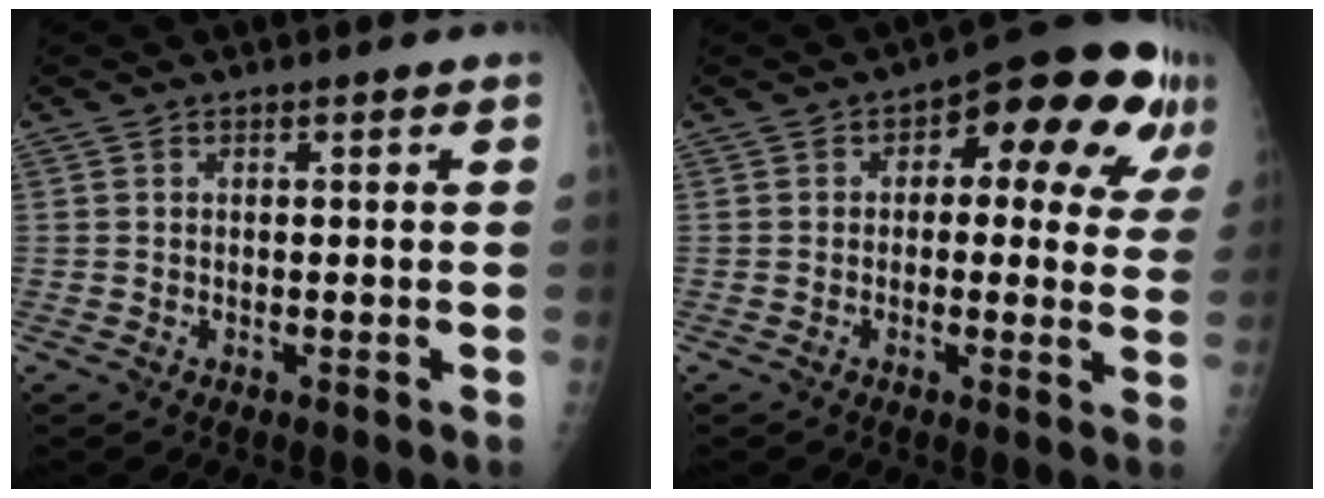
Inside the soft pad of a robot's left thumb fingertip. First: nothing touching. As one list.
[{"total": 15.4, "force": [5.5, 7.8, 12.1], "torque": [-0.098, 0.014, 0.057]}]